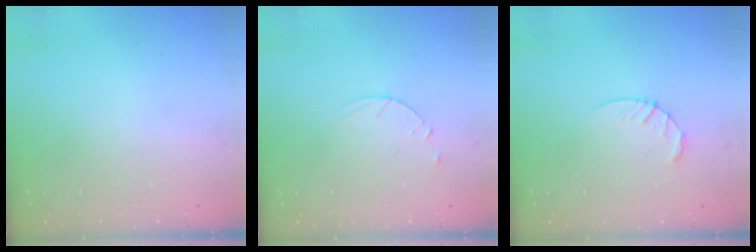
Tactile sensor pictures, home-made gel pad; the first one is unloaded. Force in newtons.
{"total": 4.5, "press": 4.4, "slide": 0.4}
{"total": 4.5, "press": 4.5, "slide": 0.5}